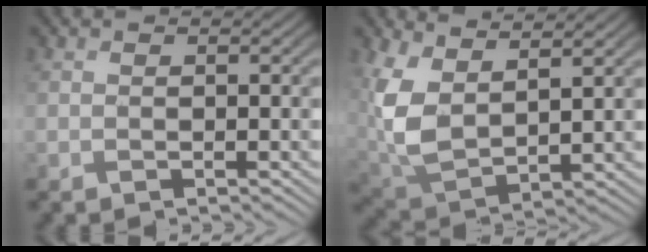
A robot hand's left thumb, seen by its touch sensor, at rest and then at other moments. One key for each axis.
{"total": 8.8, "fx": 4.5, "fy": 4.0, "fz": 6.5, "tx": -0.185, "ty": -0.001, "tz": 0.093}